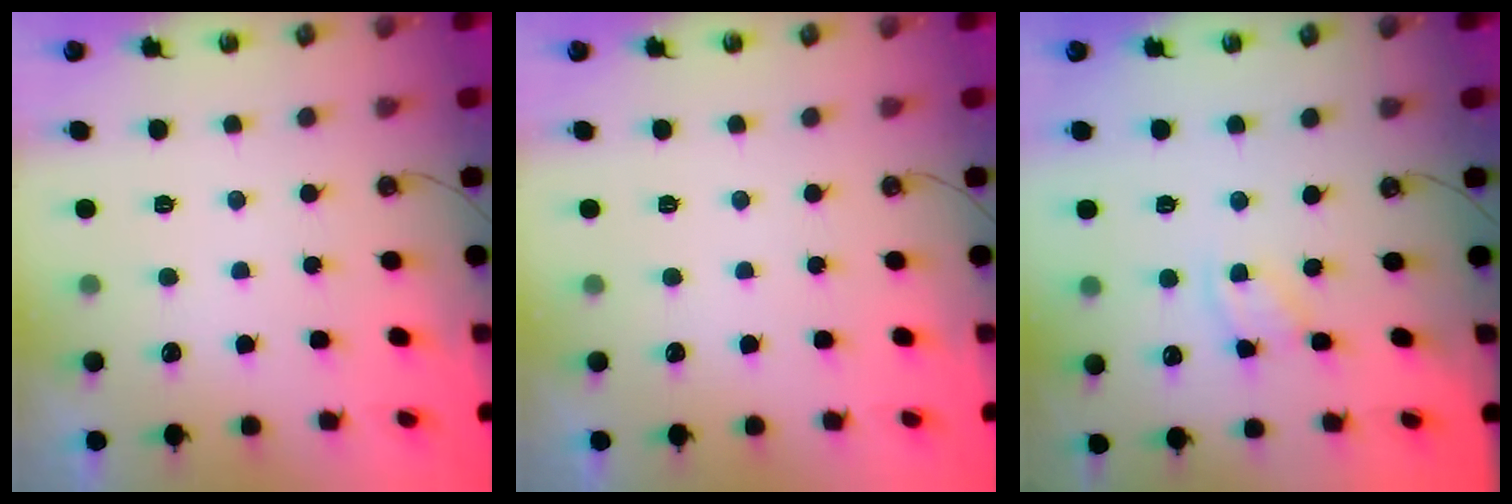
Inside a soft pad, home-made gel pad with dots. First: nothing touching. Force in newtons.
{"total": 0.0}
{"total": 3.7, "press": 3.7, "slide": 0.5}